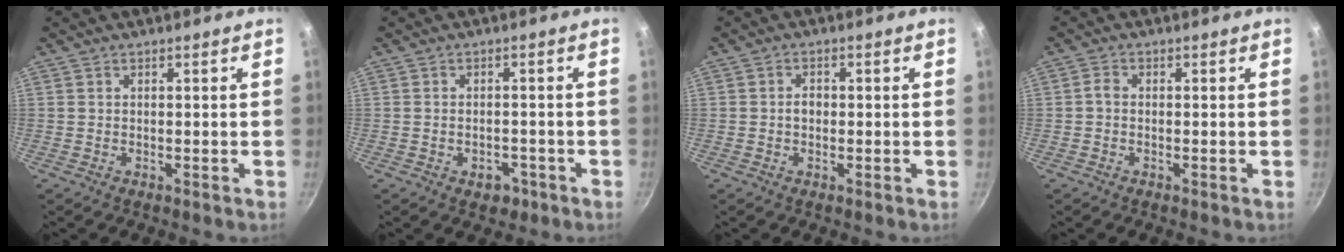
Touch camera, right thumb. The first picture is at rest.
{"total": 3.5, "force": [-1.8, 2.3, 1.9], "torque": [-0.017, 0.017, -0.017]}
{"total": 2.1, "force": [-0.2, 1.6, 1.3], "torque": [-0.014, 0.008, -0.004]}
{"total": 1.5, "force": [-0.4, 1.0, 1.0], "torque": [-0.021, 0.009, -0.011]}